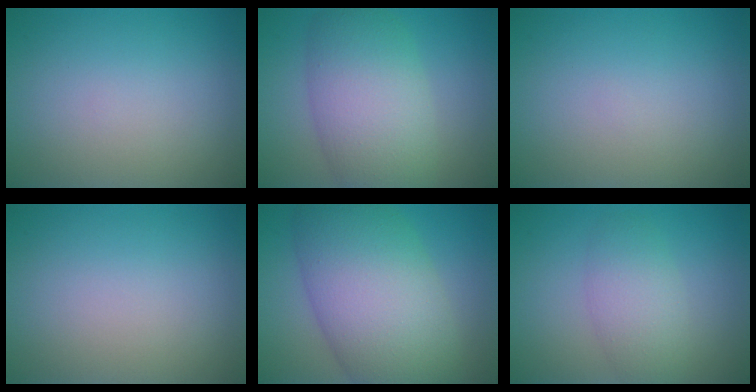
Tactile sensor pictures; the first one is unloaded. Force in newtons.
{"total": 8.0, "press": 8.0, "slide": 0.6}
{"total": 0.0}
{"total": 0.0}
{"total": 11.6, "press": 11.6, "slide": 0.3}
{"total": 3.4, "press": 3.4, "slide": 0.1}